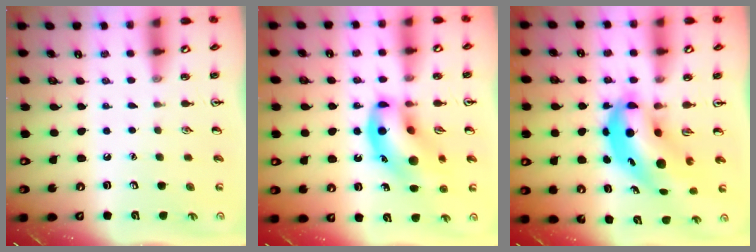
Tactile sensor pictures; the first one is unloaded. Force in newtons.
{"total": 15.5, "press": 15.2, "slide": 2.9}
{"total": 9.6, "press": 9.2, "slide": 2.7}